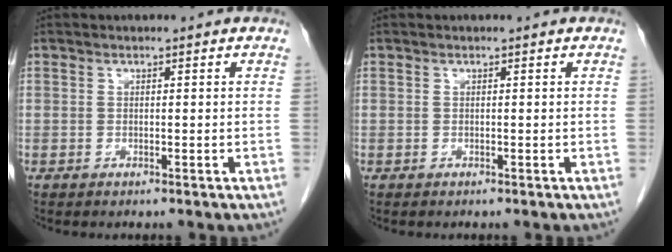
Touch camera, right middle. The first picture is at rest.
{"total": 0.0}